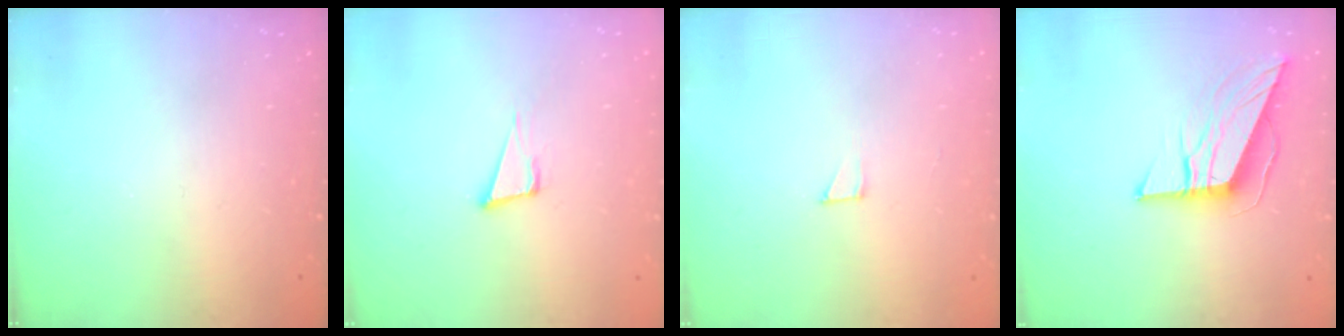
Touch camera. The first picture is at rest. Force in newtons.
{"total": 5.7, "press": 4.6, "slide": 3.2}
{"total": 1.9, "press": 1.9, "slide": 0.1}
{"total": 9.6, "press": 9.6, "slide": 0.5}